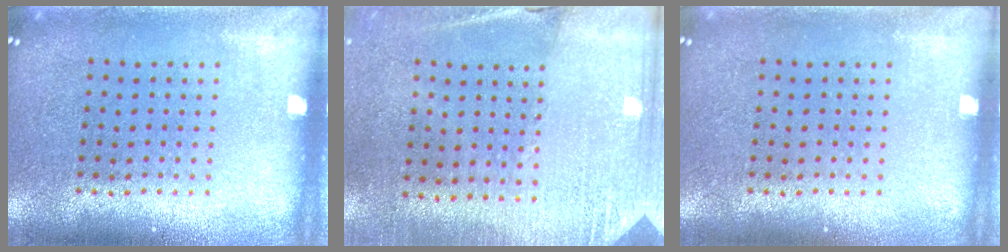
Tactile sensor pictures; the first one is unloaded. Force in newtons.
{"total": 2.6, "press": 2.4, "slide": 1.0}
{"total": 0.0}